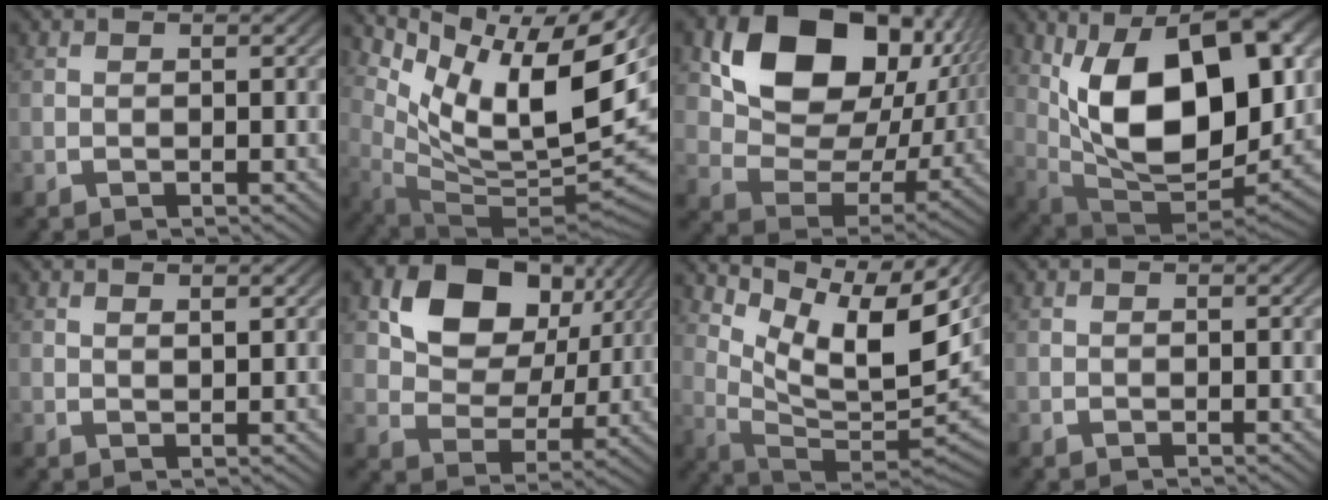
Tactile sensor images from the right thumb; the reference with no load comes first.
{"total": 18.7, "force": [3.4, 10.9, 14.9], "torque": [-0.230, -0.040, 0.075]}
{"total": 15.1, "force": [3.7, 10.0, 10.8], "torque": [-0.200, -0.009, 0.060]}
{"total": 17.5, "force": [0.8, 10.2, 14.2], "torque": [-0.260, -0.049, 0.039]}
{"total": 0.9, "force": [0.9, 0.1, 0.2], "torque": [-0.002, 0.000, 0.020]}
{"total": 11.5, "force": [4.6, 7.6, 7.2], "torque": [-0.133, 0.006, 0.068]}
{"total": 16.4, "force": [4.2, 9.8, 12.4], "torque": [-0.193, -0.020, 0.069]}
{"total": 0.0}